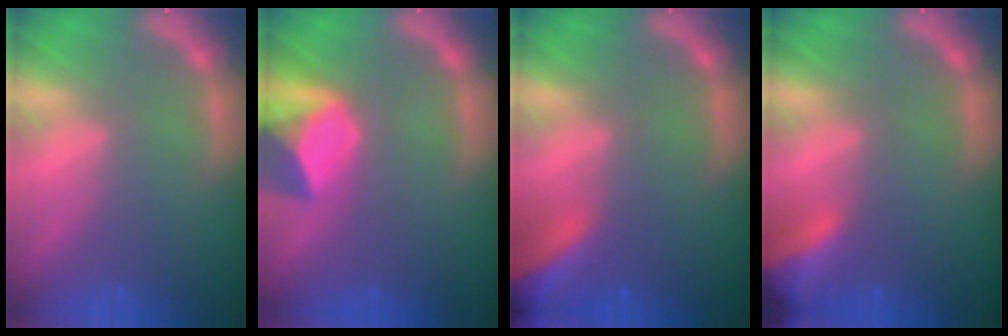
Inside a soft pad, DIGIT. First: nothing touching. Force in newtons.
{"total": 5.9}
{"total": 10.0}
{"total": 6.5}